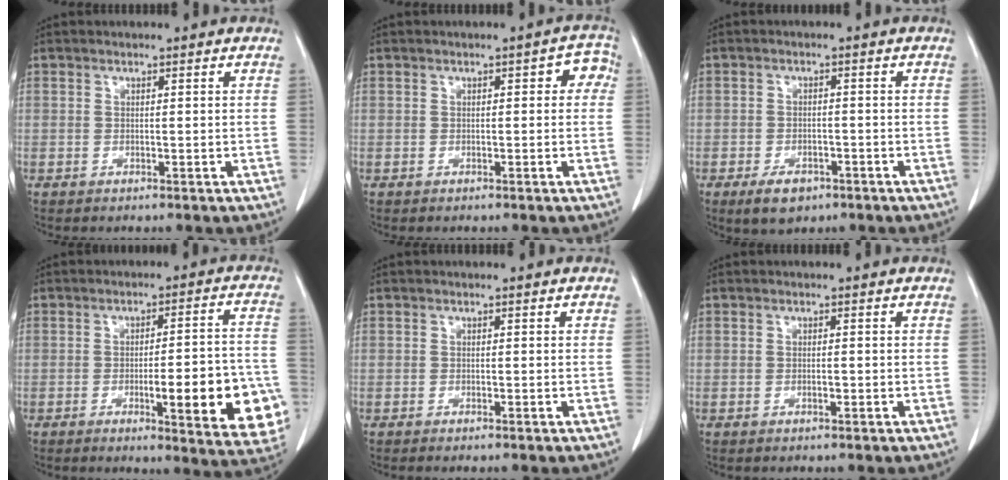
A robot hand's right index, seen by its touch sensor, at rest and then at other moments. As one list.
[{"total": 3.0, "force": [0.4, 1.6, 2.5], "torque": [-0.017, 0.023, -0.001]}, {"total": 4.5, "force": [-2.8, 2.6, 2.4], "torque": [-0.041, -0.001, -0.038]}, {"total": 15.4, "force": [-4.7, 2.9, 14.4], "torque": [-0.115, 0.017, -0.046]}, {"total": 0.6, "force": [-0.5, 0.0, 0.3], "torque": [-0.009, -0.001, -0.008]}, {"total": 0.7, "force": [-0.2, 0.1, 0.6], "torque": [-0.014, 0.000, -0.003]}]